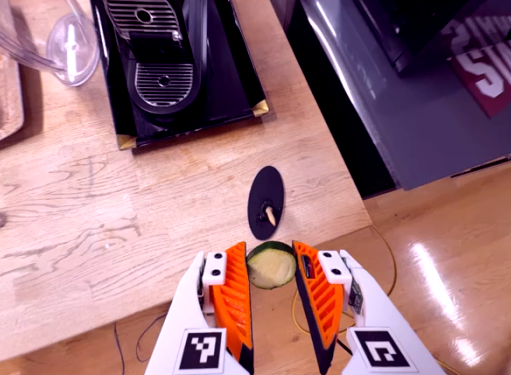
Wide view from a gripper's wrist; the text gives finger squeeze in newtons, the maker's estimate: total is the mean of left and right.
{"total": 7.3, "left": 7.4, "right": 7.3}